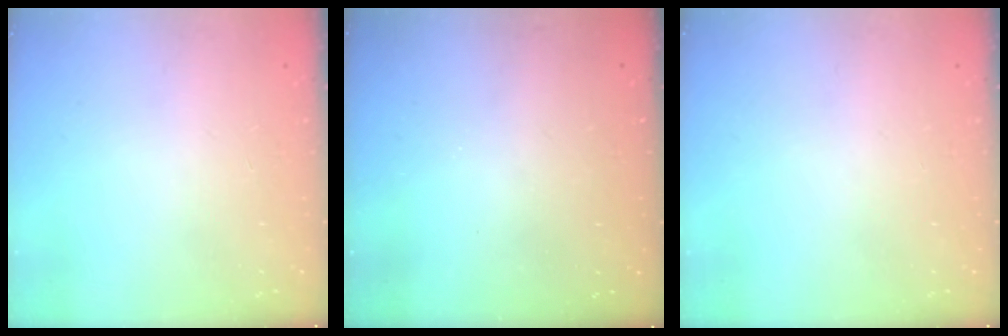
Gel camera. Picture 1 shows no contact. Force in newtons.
{"total": 3.1, "press": 3.1, "slide": 0.1}
{"total": 0.0}